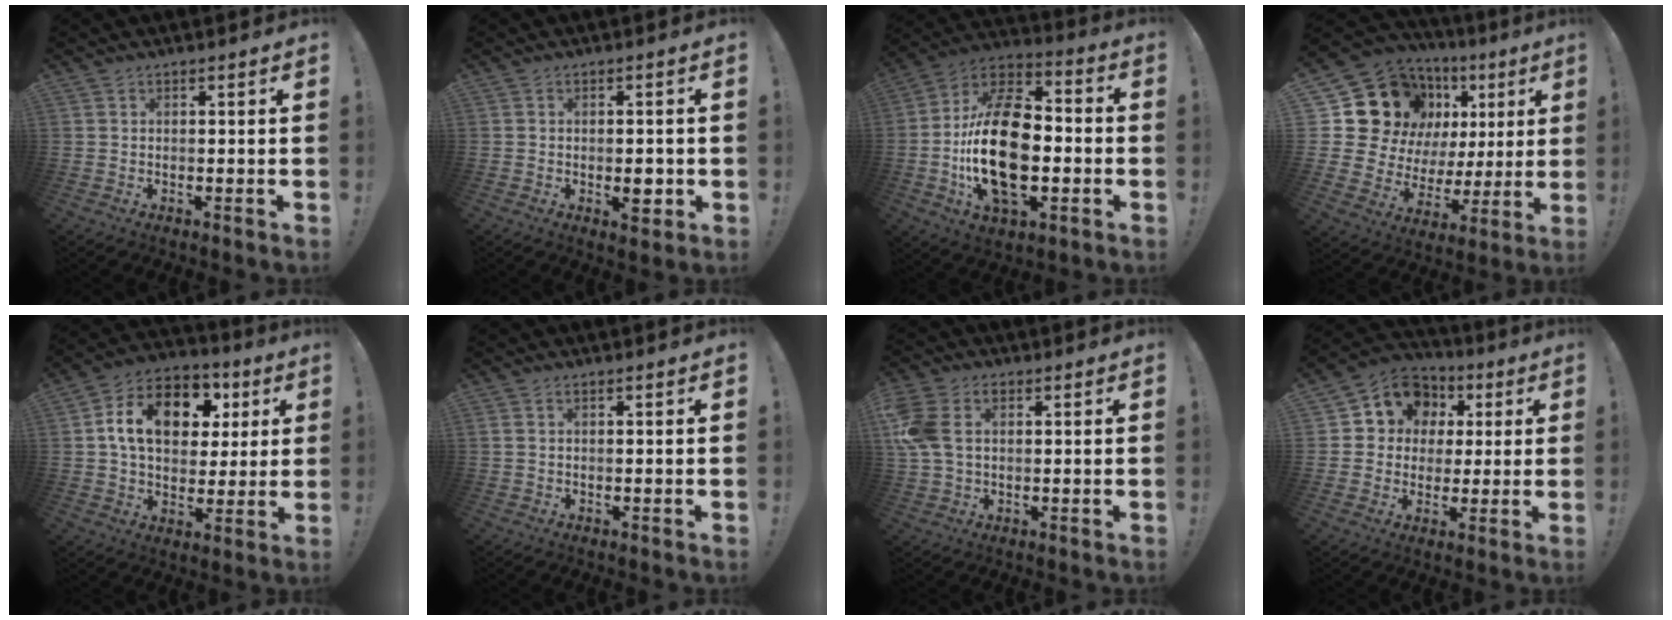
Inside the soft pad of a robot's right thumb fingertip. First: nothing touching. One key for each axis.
{"total": 4.1, "fx": -1.1, "fy": 2.1, "fz": 3.4, "tx": -0.043, "ty": 0.006, "tz": -0.018}
{"total": 26.4, "fx": -3.7, "fy": 15.0, "fz": 21.5, "tx": -0.408, "ty": 0.018, "tz": -0.057}
{"total": 19.8, "fx": 10.0, "fy": 13.7, "fz": 10.2, "tx": -0.164, "ty": -0.069, "tz": 0.215}
{"total": 17.4, "fx": 5.0, "fy": 11.9, "fz": 11.7, "tx": -0.187, "ty": 0.001, "tz": 0.092}
{"total": 1.0, "fx": 0.6, "fy": 0.2, "fz": 0.8, "tx": -0.018, "ty": 0.002, "tz": 0.011}
{"total": 9.5, "fx": 2.6, "fy": 6.1, "fz": 6.8, "tx": -0.152, "ty": -0.006, "tz": 0.050}
{"total": 11.4, "fx": 3.3, "fy": 10.2, "fz": 4.0, "tx": -0.054, "ty": -0.011, "tz": 0.067}